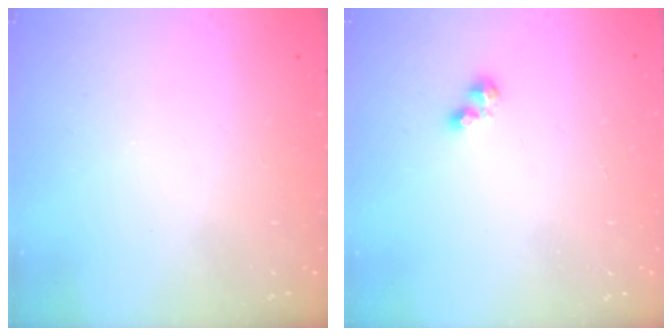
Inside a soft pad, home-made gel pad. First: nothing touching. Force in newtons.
{"total": 2.8, "press": 2.8, "slide": 0.4}